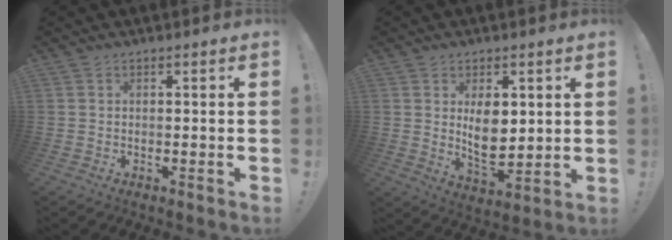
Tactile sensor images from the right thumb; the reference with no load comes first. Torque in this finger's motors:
{"motor_torque": [-0.11, 0.66, 0.41, 0.48, 0.08]}